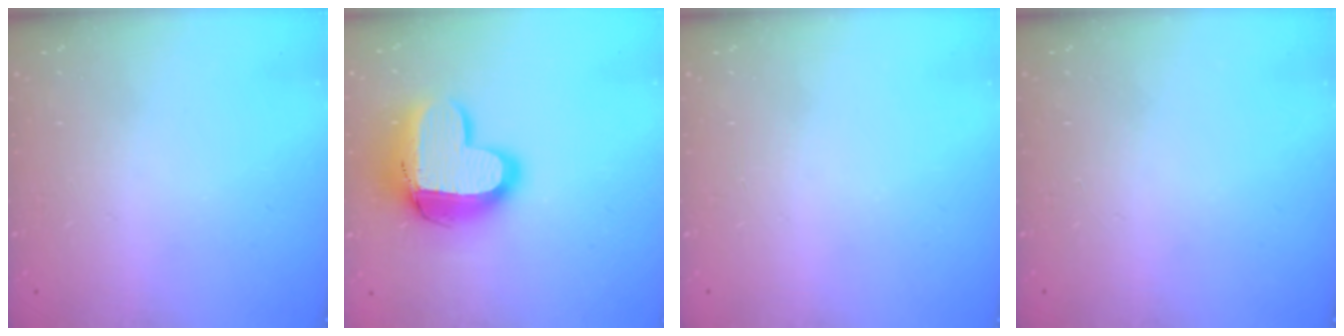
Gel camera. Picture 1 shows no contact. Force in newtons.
{"total": 16.3, "press": 16.2, "slide": 1.4}
{"total": 0.0}
{"total": 0.0}